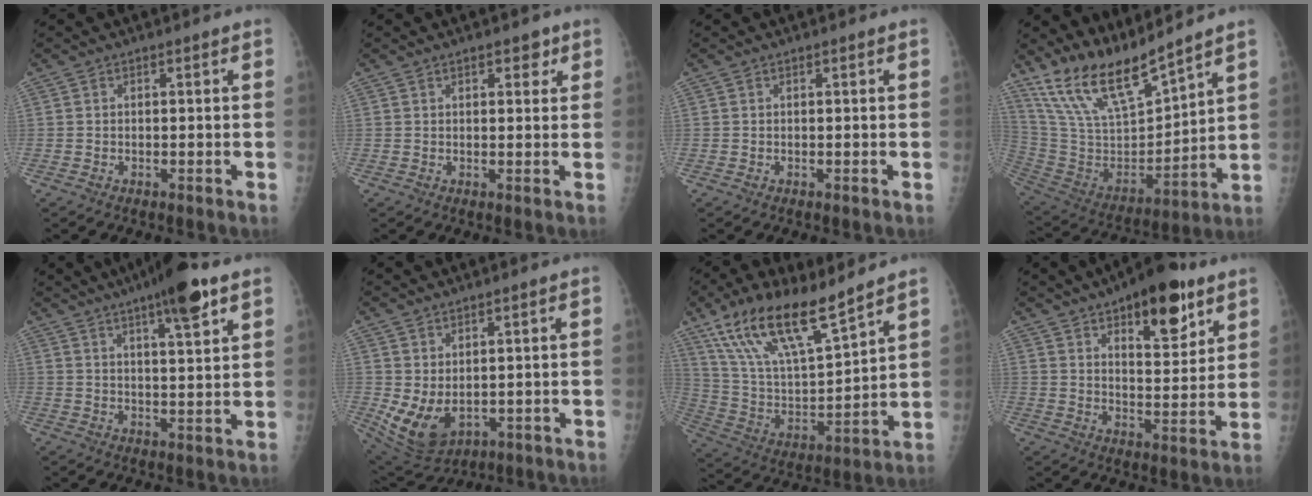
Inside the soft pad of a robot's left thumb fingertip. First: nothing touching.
{"total": 2.9, "force": [1.7, 1.5, 1.7], "torque": [-0.006, -0.006, 0.023]}
{"total": 0.0}
{"total": 17.3, "force": [14.5, 3.7, 8.7], "torque": [-0.139, -0.081, 0.293]}
{"total": 11.3, "force": [6.9, 2.1, 8.8], "torque": [-0.126, -0.024, 0.102]}
{"total": 8.4, "force": [0.2, 5.2, 6.6], "torque": [-0.115, -0.012, 0.030]}
{"total": 19.7, "force": [13.9, 5.2, 13.0], "torque": [-0.222, -0.055, 0.268]}
{"total": 15.9, "force": [9.2, 6.4, 11.3], "torque": [-0.123, -0.046, 0.137]}